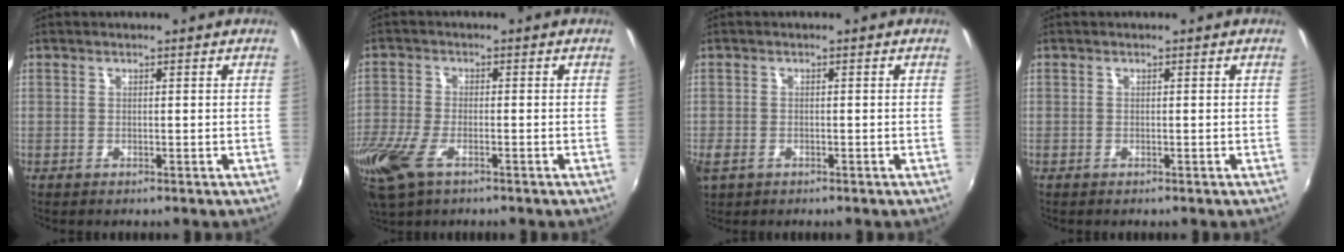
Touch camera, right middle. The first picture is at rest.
{"total": 12.4, "force": [-6.9, 5.9, 8.4], "torque": [-0.205, -0.042, -0.132]}
{"total": 4.1, "force": [-2.0, 2.7, 2.3], "torque": [-0.053, -0.011, -0.037]}
{"total": 0.0}